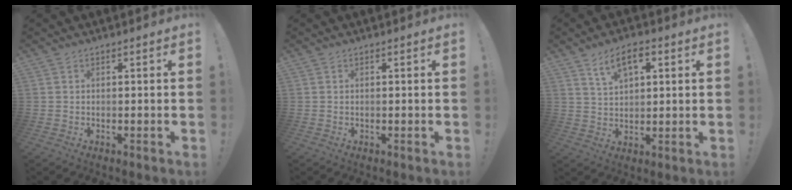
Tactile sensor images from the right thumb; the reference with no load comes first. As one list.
[{"total": 0.0}, {"total": 7.6, "force": [3.7, 3.8, 5.5], "torque": [-0.090, -0.003, 0.066]}]